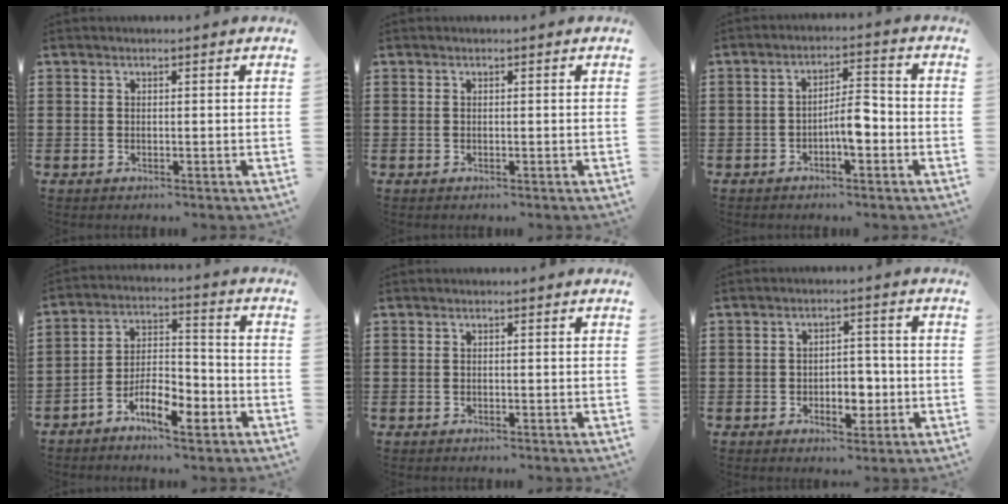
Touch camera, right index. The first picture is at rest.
{"total": 0.0}
{"total": 5.2, "force": [-1.9, 1.9, 4.5], "torque": [-0.070, 0.009, -0.038]}
{"total": 8.7, "force": [-5.3, 3.5, 5.9], "torque": [-0.117, 0.007, -0.099]}
{"total": 0.0}
{"total": 5.0, "force": [-1.6, 3.0, 3.7], "torque": [-0.057, 0.006, -0.030]}